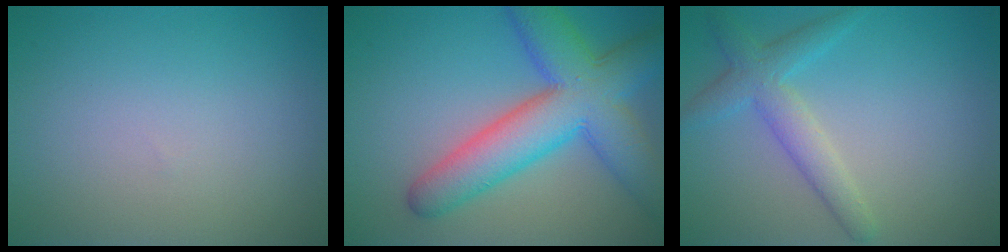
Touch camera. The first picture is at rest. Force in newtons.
{"total": 9.5, "press": 9.5, "slide": 0.3}
{"total": 3.3, "press": 3.3, "slide": 0.1}